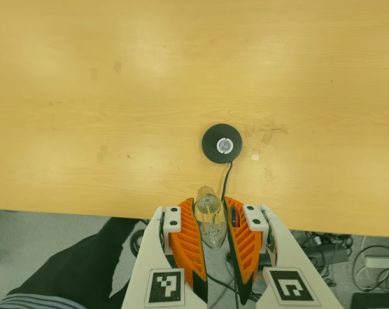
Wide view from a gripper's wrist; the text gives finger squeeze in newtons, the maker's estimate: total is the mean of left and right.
{"total": 22.9, "left": 26.8, "right": 19.0}